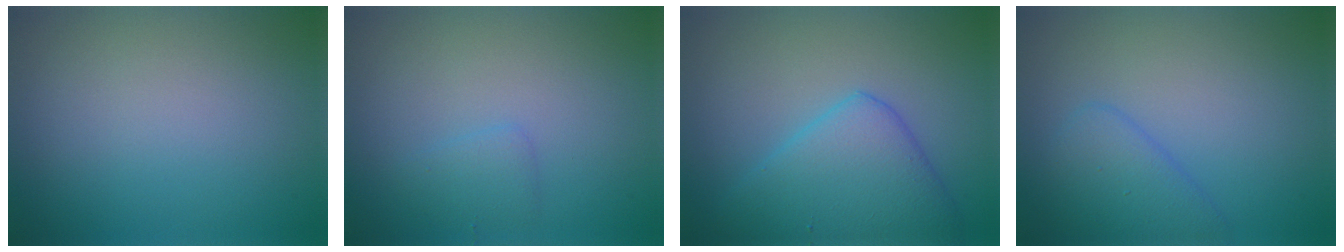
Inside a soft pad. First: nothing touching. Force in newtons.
{"total": 1.3, "press": 1.3, "slide": 0.0}
{"total": 4.1, "press": 4.1, "slide": 0.2}
{"total": 2.9, "press": 2.9, "slide": 0.3}